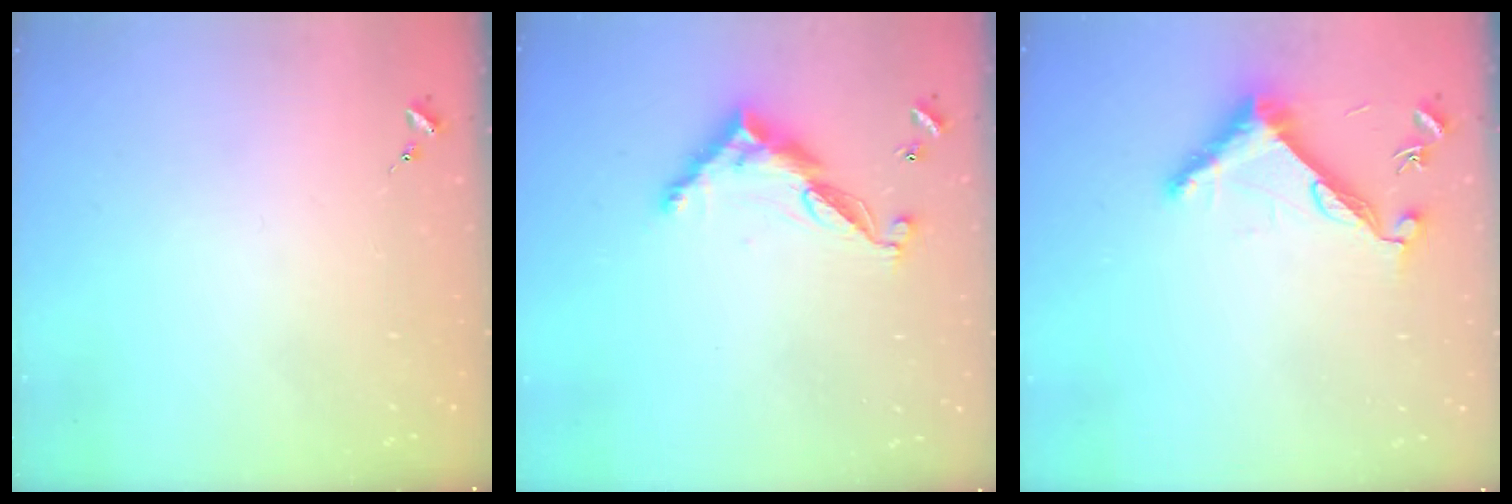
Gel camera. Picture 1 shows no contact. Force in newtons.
{"total": 11.7, "press": 11.7, "slide": 0.3}
{"total": 8.3, "press": 8.2, "slide": 0.5}